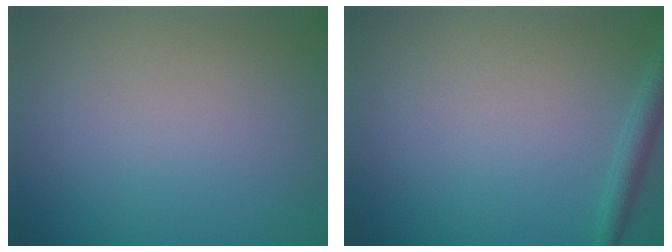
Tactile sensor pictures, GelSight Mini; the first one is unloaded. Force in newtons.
{"total": 1.8, "press": 1.8, "slide": 0.1}